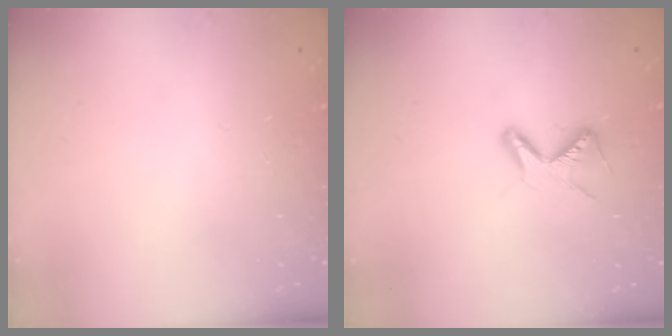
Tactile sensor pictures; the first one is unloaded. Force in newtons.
{"total": 6.3, "press": 6.3, "slide": 0.6}